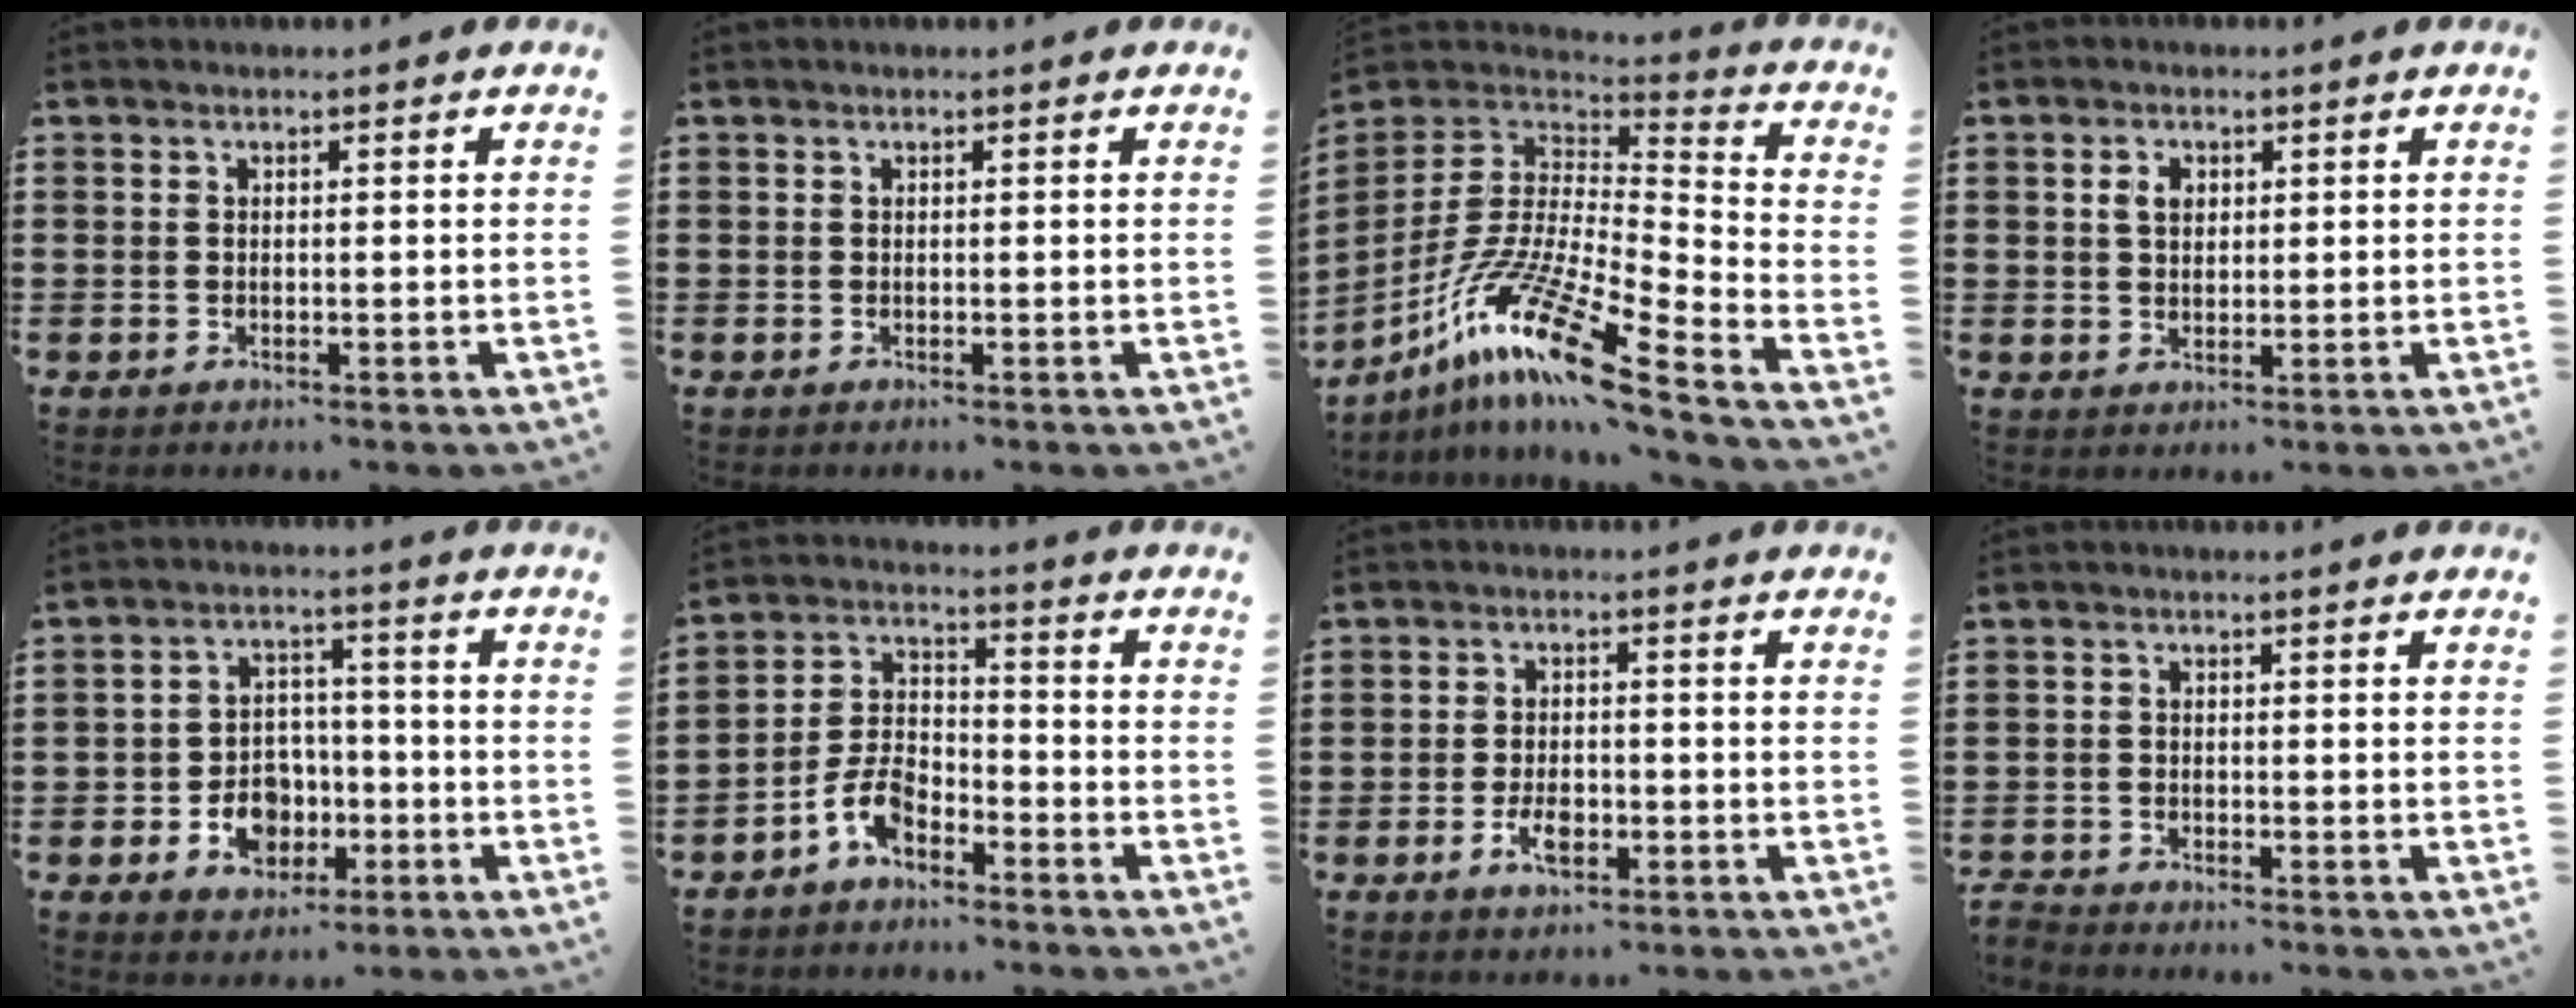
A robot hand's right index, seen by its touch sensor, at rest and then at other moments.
{"total": 0.0}
{"total": 15.7, "force": [-10.2, 1.6, 11.8], "torque": [-0.236, 0.006, -0.196]}
{"total": 2.6, "force": [0.7, 1.8, 1.7], "torque": [-0.040, 0.010, 0.013]}
{"total": 6.6, "force": [-2.4, 5.5, 2.8], "torque": [-0.048, 0.018, -0.039]}
{"total": 6.2, "force": [-3.9, 3.3, 3.5], "torque": [-0.088, 0.012, -0.080]}
{"total": 4.0, "force": [-1.5, 1.9, 3.2], "torque": [-0.069, -0.001, -0.029]}
{"total": 1.8, "force": [-1.8, 0.1, -0.1], "torque": [-0.004, 0.001, -0.039]}